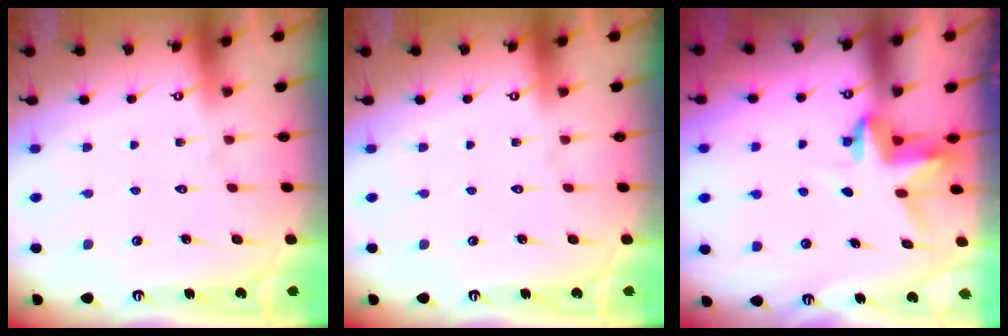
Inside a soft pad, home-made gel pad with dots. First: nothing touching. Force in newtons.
{"total": 0.0}
{"total": 3.8, "press": 3.8, "slide": 0.3}